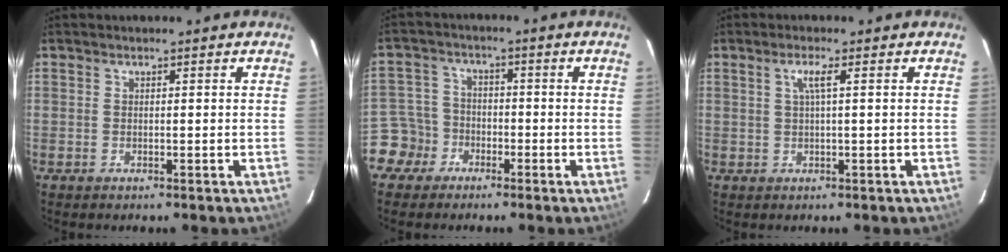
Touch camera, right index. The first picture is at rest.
{"total": 5.9, "force": [-3.3, 4.8, 0.1], "torque": [-0.013, 0.027, -0.070]}
{"total": 2.2, "force": [0.6, -0.2, 2.1], "torque": [-0.041, 0.001, 0.011]}